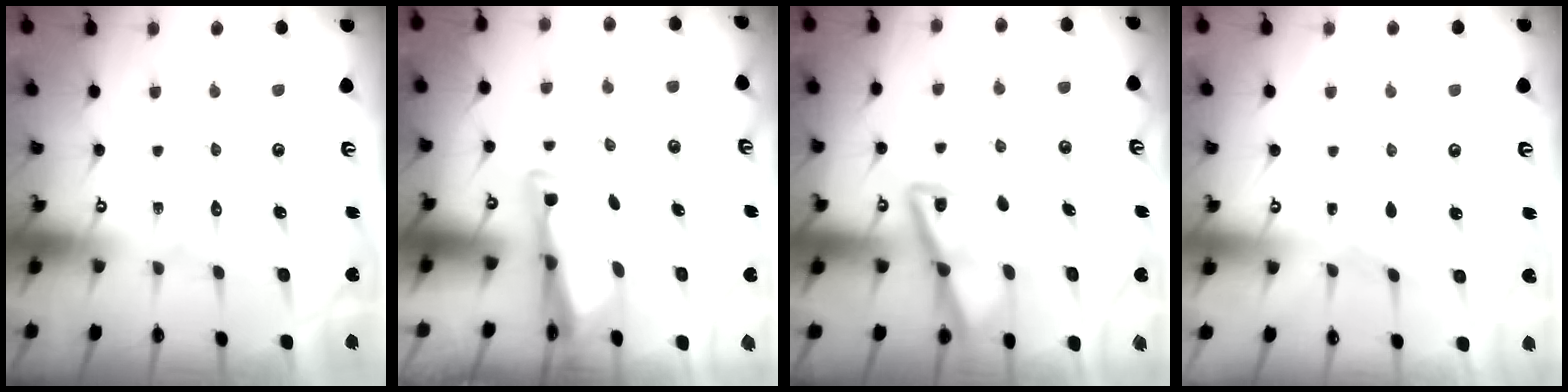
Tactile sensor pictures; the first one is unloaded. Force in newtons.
{"total": 3.0, "press": 2.8, "slide": 0.9}
{"total": 11.6, "press": 11.5, "slide": 1.3}
{"total": 3.4, "press": 3.4, "slide": 0.4}